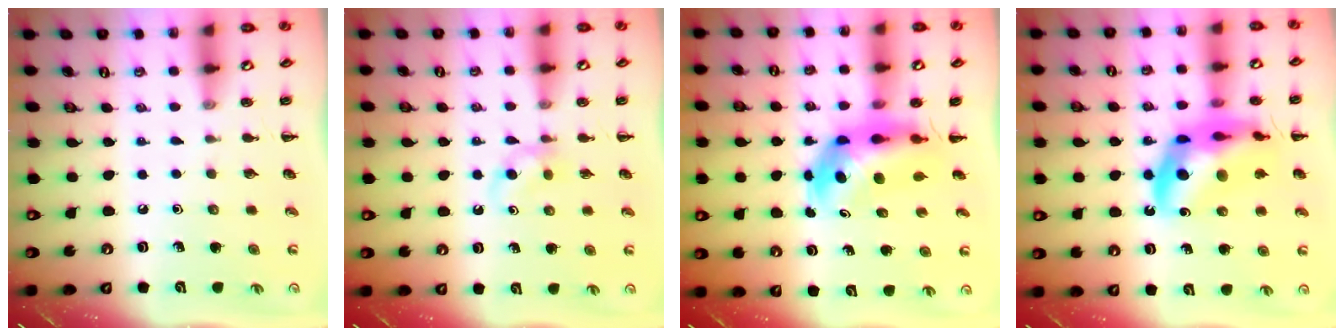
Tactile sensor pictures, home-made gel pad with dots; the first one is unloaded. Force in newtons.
{"total": 2.5, "press": 2.3, "slide": 1.0}
{"total": 6.4, "press": 6.2, "slide": 1.7}
{"total": 18.9, "press": 18.3, "slide": 4.4}